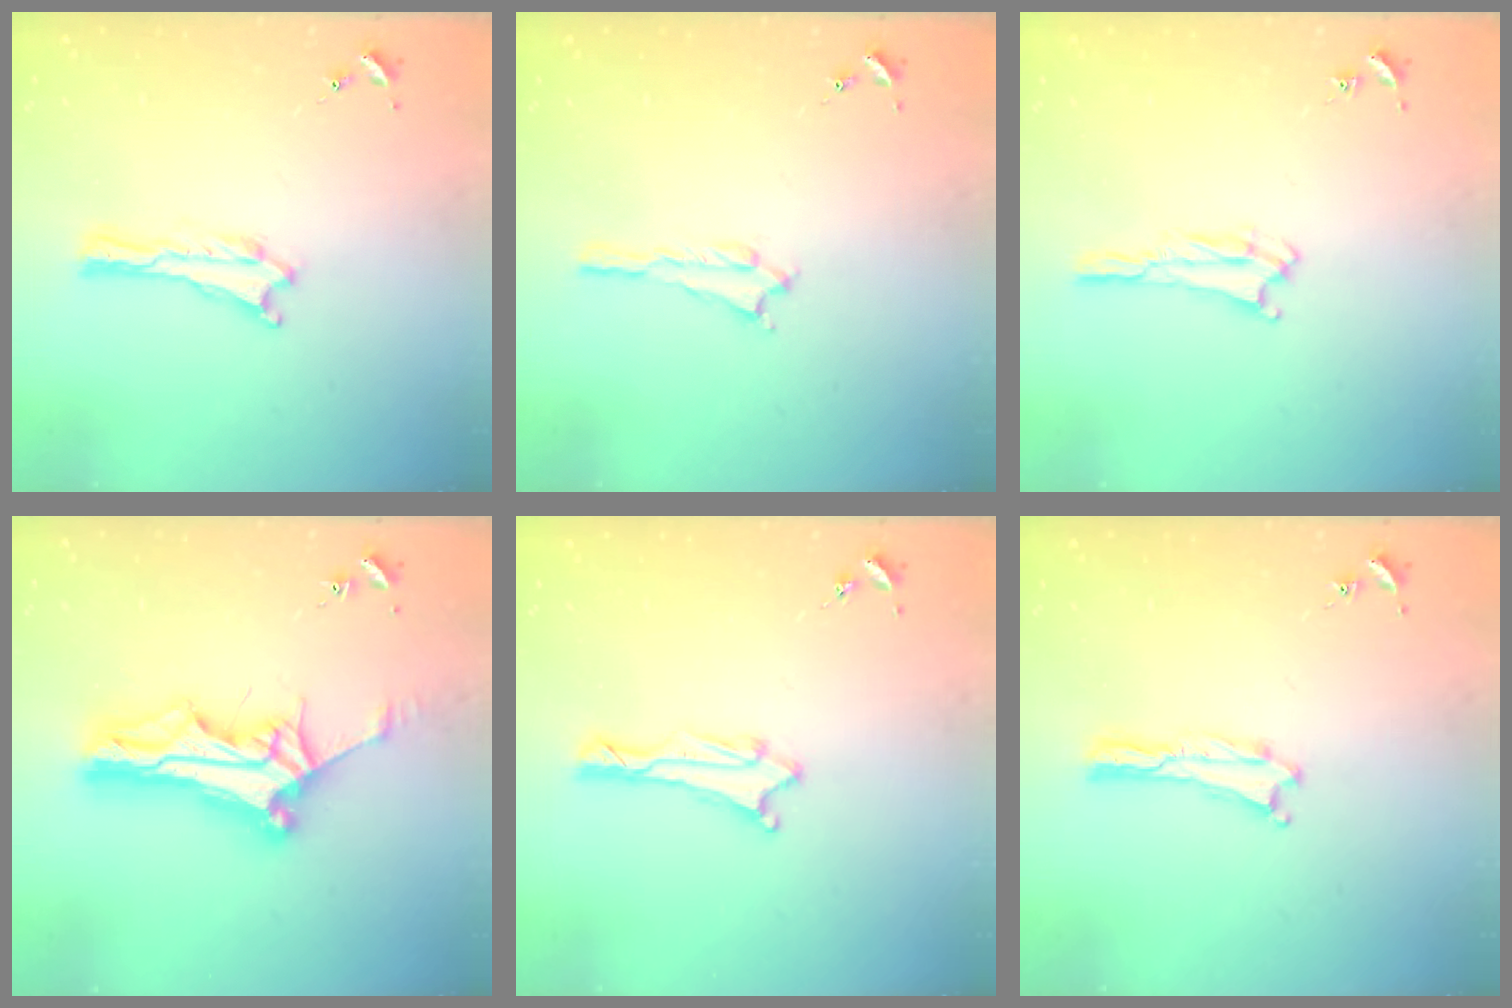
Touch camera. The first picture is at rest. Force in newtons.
{"total": 0.6, "press": 0.6, "slide": 0.2}
{"total": 2.3, "press": 2.2, "slide": 0.4}
{"total": 11.0, "press": 11.0, "slide": 0.8}
{"total": 1.5, "press": 1.5, "slide": 0.2}
{"total": 0.0}